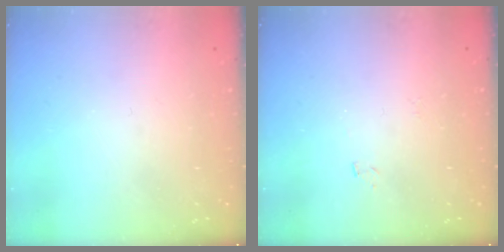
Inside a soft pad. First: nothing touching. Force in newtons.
{"total": 4.1, "press": 4.1, "slide": 0.4}